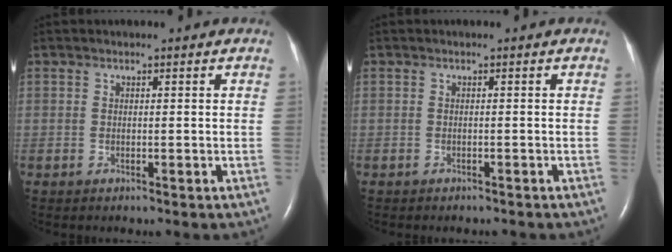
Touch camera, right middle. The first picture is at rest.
{"total": 2.0, "force": [-1.8, 0.6, 0.7], "torque": [-0.016, -0.004, -0.017]}